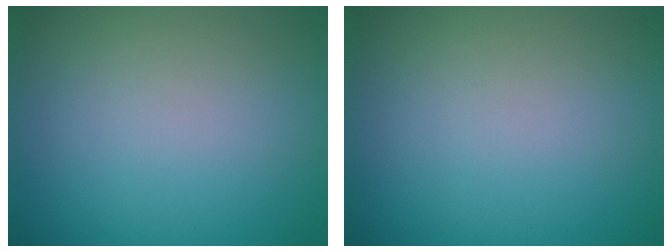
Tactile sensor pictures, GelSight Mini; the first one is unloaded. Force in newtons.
{"total": 0.0}